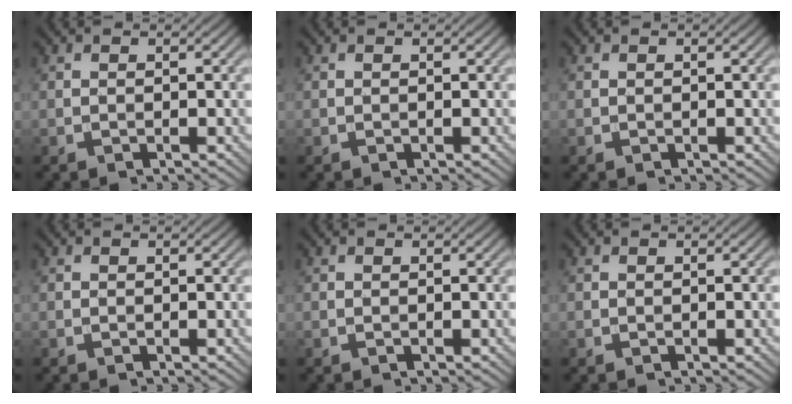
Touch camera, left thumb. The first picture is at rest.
{"total": 0.0}
{"total": 0.0}
{"total": 0.0}
{"total": 0.0}
{"total": 0.0}